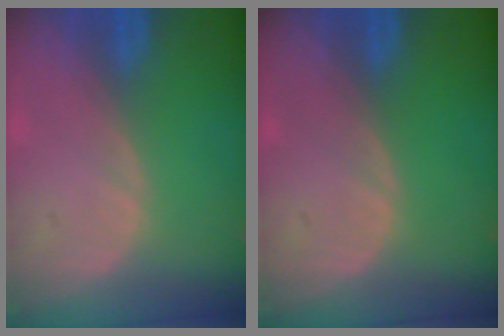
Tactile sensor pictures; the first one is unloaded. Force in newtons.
{"total": 0.0}